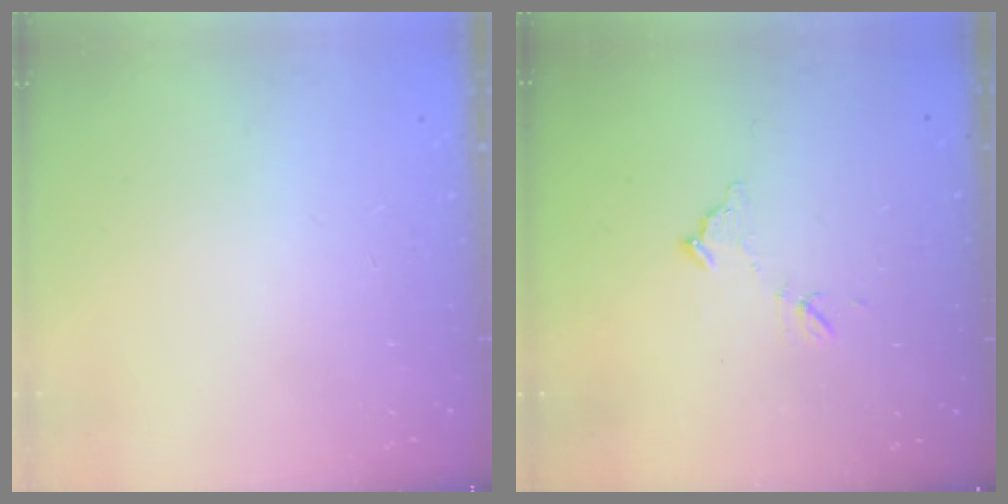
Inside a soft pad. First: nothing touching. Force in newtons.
{"total": 7.8, "press": 7.8, "slide": 0.4}